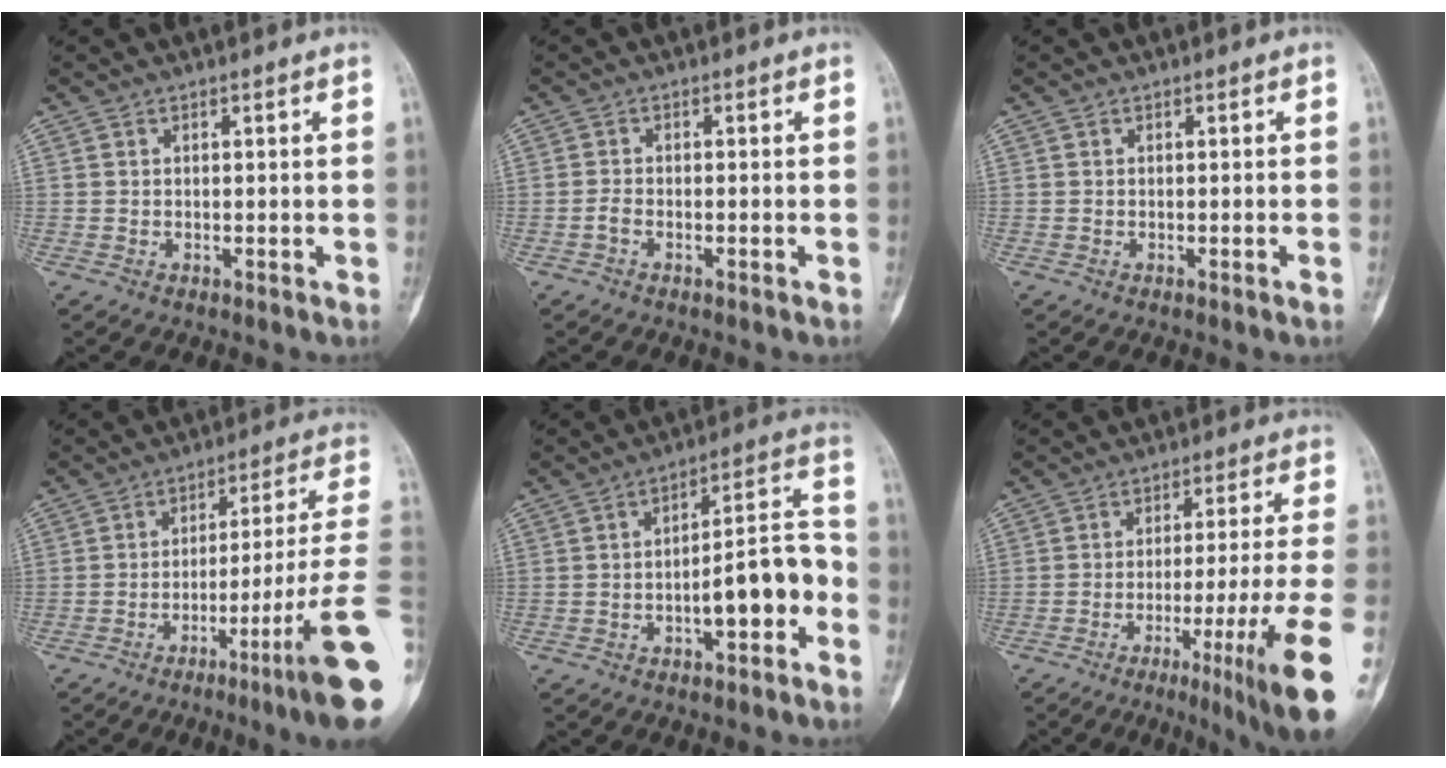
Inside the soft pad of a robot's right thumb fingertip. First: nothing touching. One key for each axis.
{"total": 1.1, "fx": -0.7, "fy": 0.4, "fz": 0.7, "tx": -0.018, "ty": 0.005, "tz": -0.016}
{"total": 0.6, "fx": -0.2, "fy": -0.1, "fz": 0.5, "tx": -0.009, "ty": 0.001, "tz": -0.002}
{"total": 18.6, "fx": -7.6, "fy": -0.4, "fz": 17.0, "tx": -0.212, "ty": 0.035, "tz": -0.117}
{"total": 11.7, "fx": -3.8, "fy": 4.0, "fz": 10.3, "tx": -0.142, "ty": 0.049, "tz": -0.057}
{"total": 17.8, "fx": -7.6, "fy": 0.3, "fz": 16.1, "tx": -0.203, "ty": 0.007, "tz": -0.108}